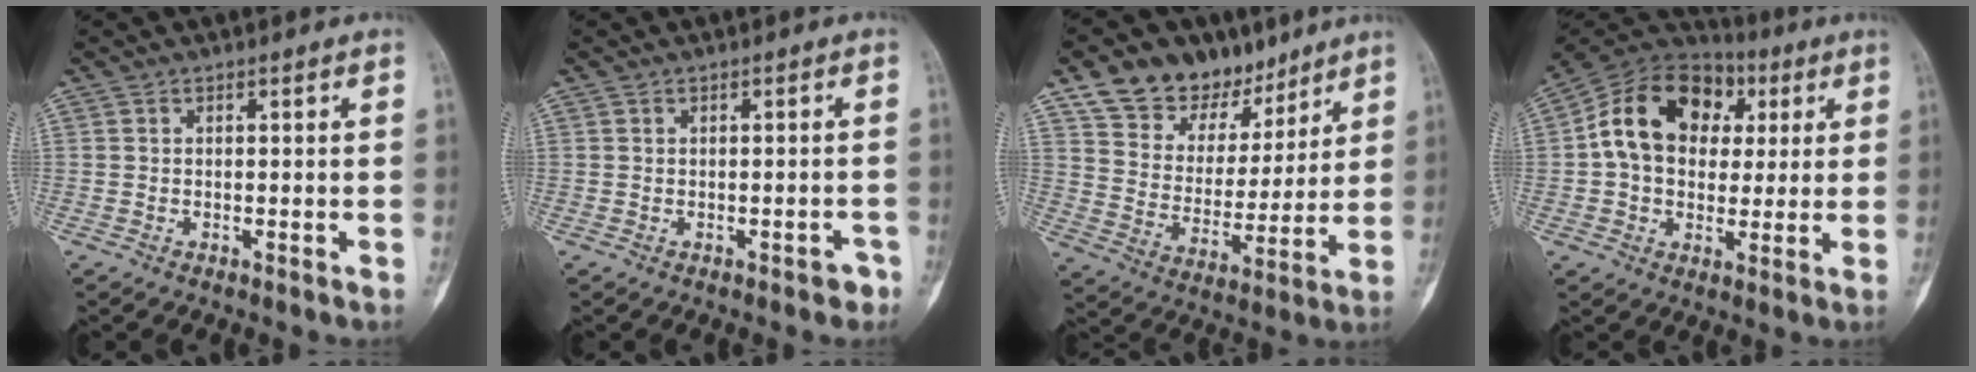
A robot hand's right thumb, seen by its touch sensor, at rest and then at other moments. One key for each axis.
{"total": 1.8, "fx": -1.0, "fy": 1.0, "fz": 1.2, "tx": -0.014, "ty": 0.011, "tz": -0.009}
{"total": 16.6, "fx": 11.7, "fy": 10.3, "fz": 5.7, "tx": -0.046, "ty": -0.052, "tz": 0.209}
{"total": 17.7, "fx": 3.2, "fy": 13.2, "fz": 11.4, "tx": -0.176, "ty": 0.025, "tz": 0.047}